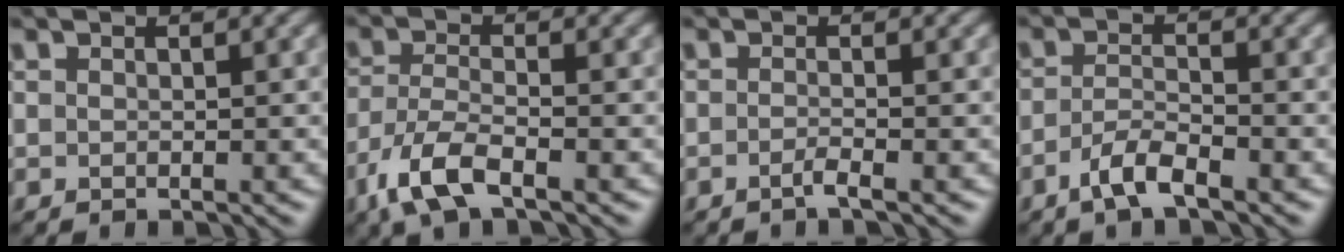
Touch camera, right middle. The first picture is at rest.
{"total": 5.2, "force": [-3.1, 1.8, 3.7], "torque": [-0.089, -0.011, -0.070]}
{"total": 1.4, "force": [-0.7, 0.2, 1.1], "torque": [-0.017, 0.000, -0.020]}
{"total": 3.1, "force": [-1.9, 0.8, 2.2], "torque": [-0.048, 0.003, -0.044]}